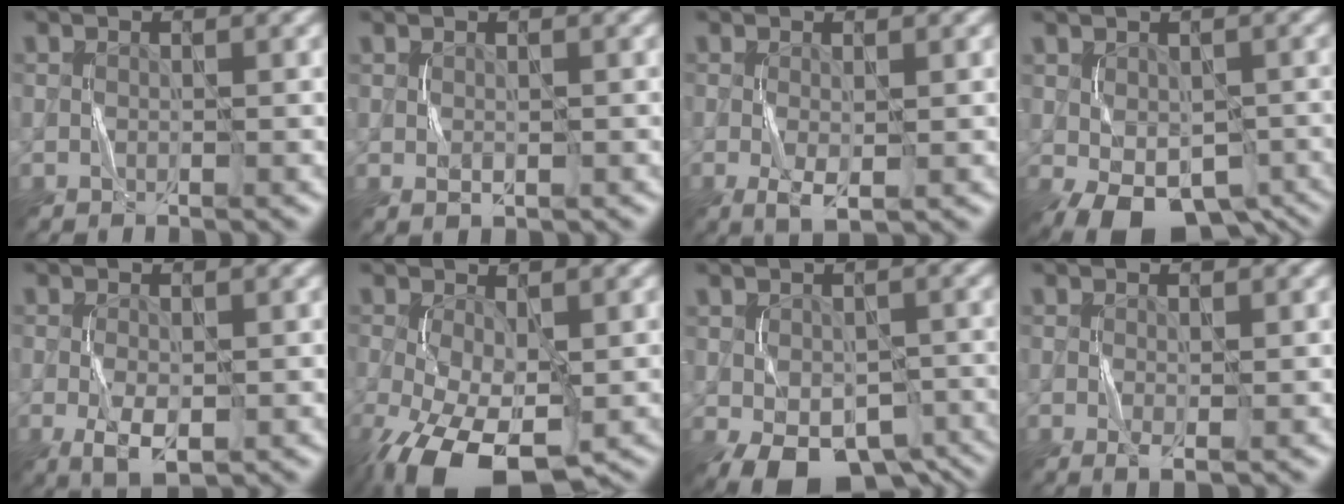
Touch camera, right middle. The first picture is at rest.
{"total": 1.0, "force": [0.1, 0.6, 0.8], "torque": [-0.016, -0.003, 0.007]}
{"total": 2.1, "force": [-0.4, 0.7, 1.9], "torque": [-0.043, -0.006, -0.006]}
{"total": 8.1, "force": [-4.0, 4.5, 5.4], "torque": [-0.095, -0.023, -0.051]}
{"total": 3.3, "force": [-1.0, 1.6, 2.8], "torque": [-0.056, -0.007, -0.016]}
{"total": 9.6, "force": [-3.8, 4.8, 7.4], "torque": [-0.162, -0.032, -0.060]}
{"total": 8.8, "force": [-4.9, 4.8, 5.6], "torque": [-0.090, -0.025, -0.064]}
{"total": 1.1, "force": [-0.1, 0.2, 1.0], "torque": [-0.020, -0.006, -0.003]}